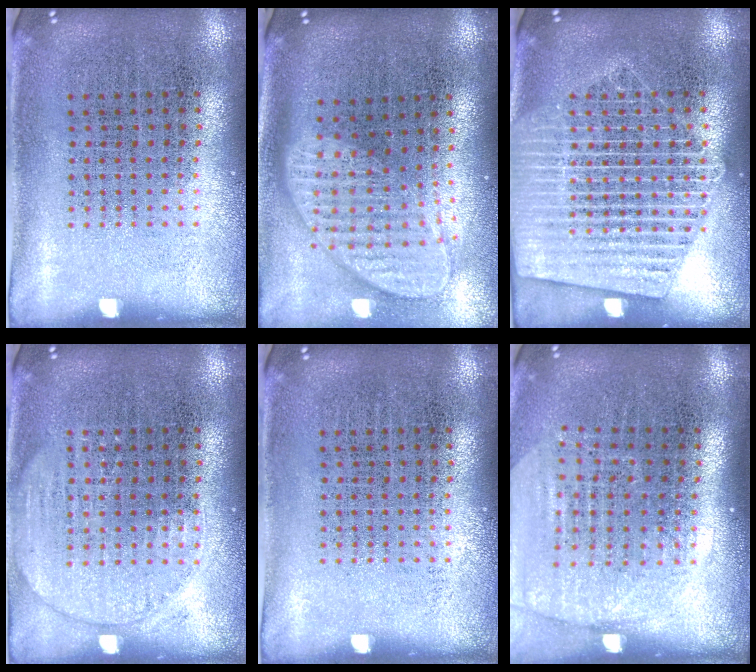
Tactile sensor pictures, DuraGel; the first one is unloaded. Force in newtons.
{"total": 2.0, "press": 1.6, "slide": 1.2}
{"total": 2.3, "press": 2.2, "slide": 0.2}
{"total": 1.6, "press": 1.6, "slide": 0.0}
{"total": 0.0}
{"total": 1.7, "press": 1.5, "slide": 0.8}